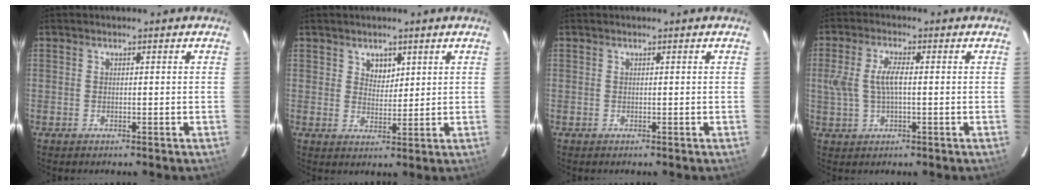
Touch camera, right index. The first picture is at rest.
{"total": 3.3, "force": [1.8, 2.5, 1.2], "torque": [-0.013, 0.002, 0.033]}
{"total": 0.0}
{"total": 6.0, "force": [0.1, 2.4, 5.5], "torque": [-0.114, 0.006, 0.007]}